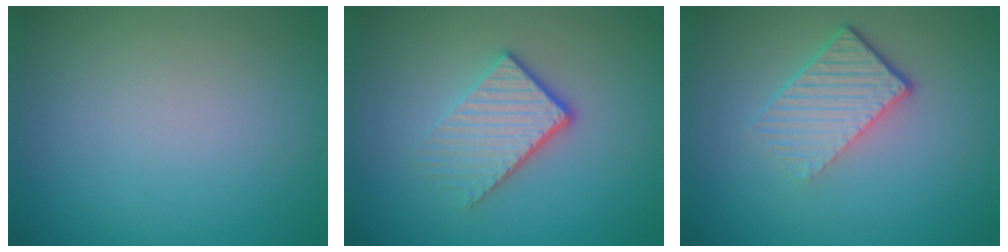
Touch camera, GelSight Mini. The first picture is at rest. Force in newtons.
{"total": 3.9, "press": 2.8, "slide": 2.8}
{"total": 4.3, "press": 2.9, "slide": 3.1}